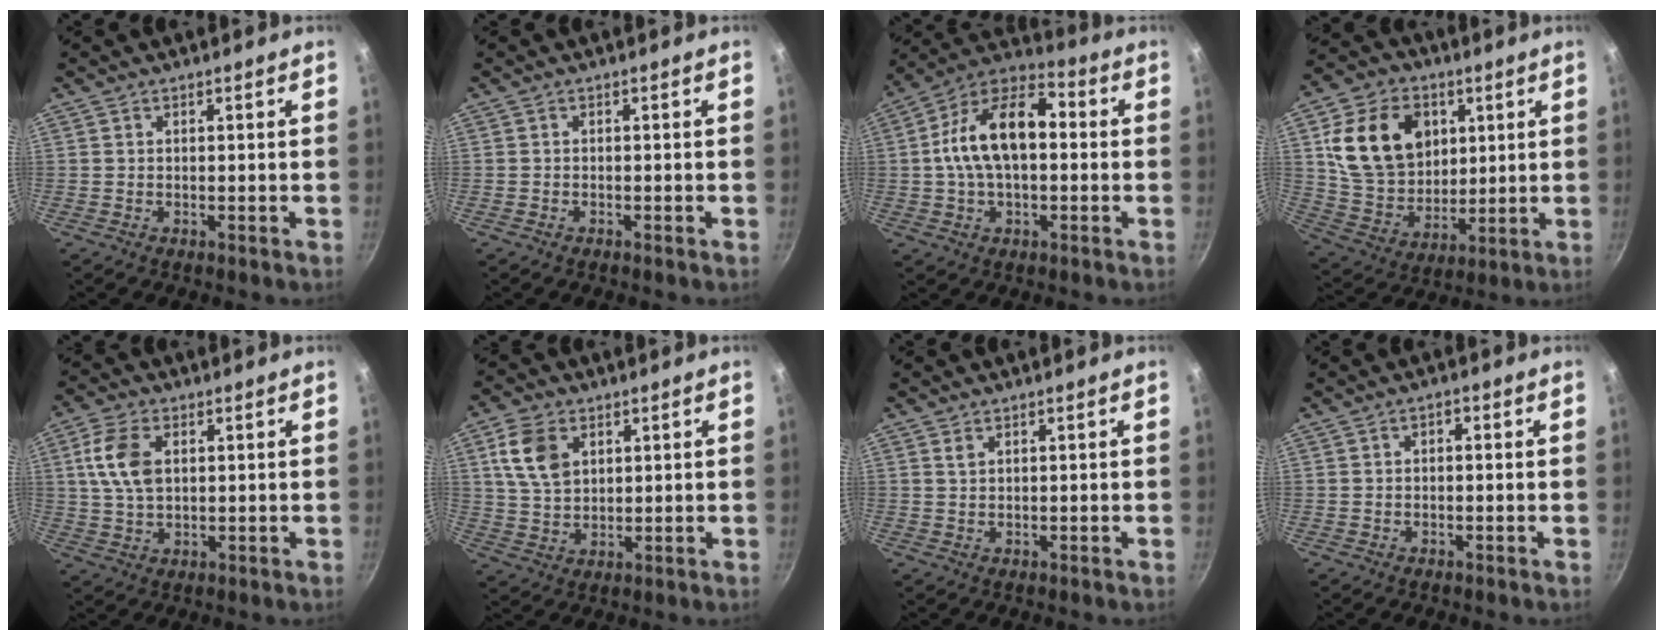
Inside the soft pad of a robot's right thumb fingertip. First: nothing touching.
{"total": 0.0}
{"total": 16.6, "force": [0.8, 9.5, 13.6], "torque": [-0.215, 0.037, -0.004]}
{"total": 18.8, "force": [5.4, 14.3, 10.9], "torque": [-0.166, -0.014, 0.106]}
{"total": 8.8, "force": [2.1, 5.3, 6.7], "torque": [-0.126, 0.001, 0.039]}
{"total": 9.3, "force": [3.3, 6.3, 5.9], "torque": [-0.098, -0.009, 0.067]}
{"total": 1.1, "force": [0.7, 0.5, 0.7], "torque": [-0.012, -0.004, 0.015]}
{"total": 1.2, "force": [0.1, 0.8, 0.9], "torque": [-0.018, 0.010, 0.000]}